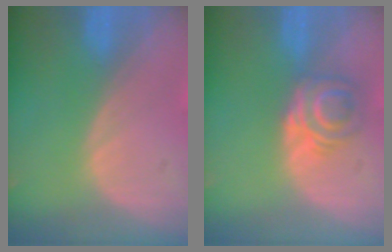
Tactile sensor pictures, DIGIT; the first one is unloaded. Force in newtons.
{"total": 6.1, "press": 5.1, "slide": 3.3}